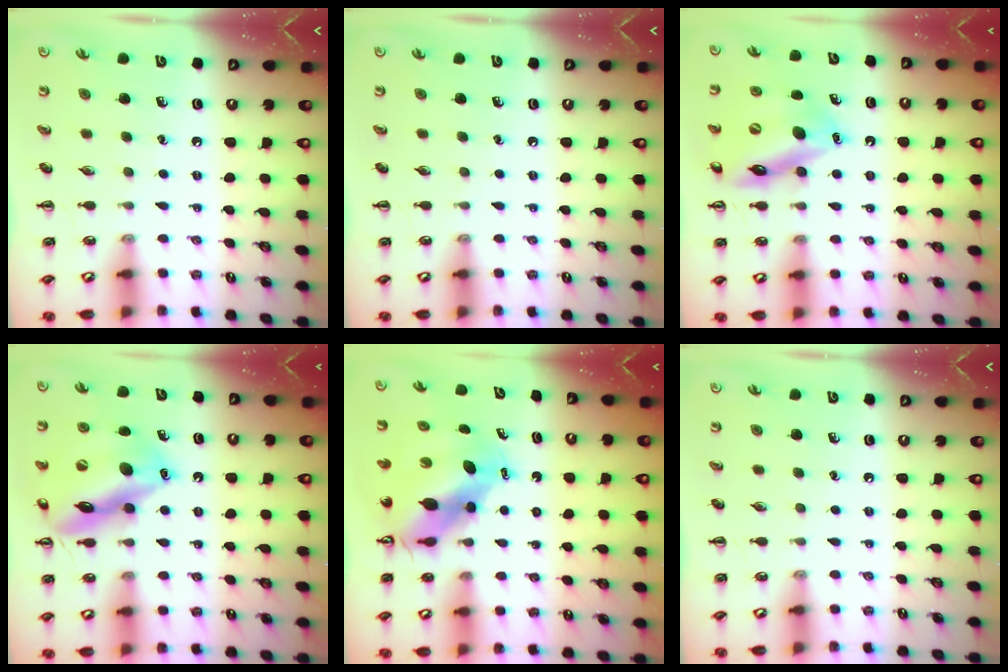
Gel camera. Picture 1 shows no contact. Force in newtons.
{"total": 0.0}
{"total": 13.9, "press": 13.5, "slide": 3.2}
{"total": 17.4, "press": 17.4, "slide": 1.7}
{"total": 8.4, "press": 8.0, "slide": 2.5}
{"total": 0.0}